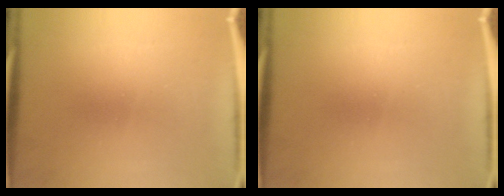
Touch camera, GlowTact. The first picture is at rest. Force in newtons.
{"total": 0.0}